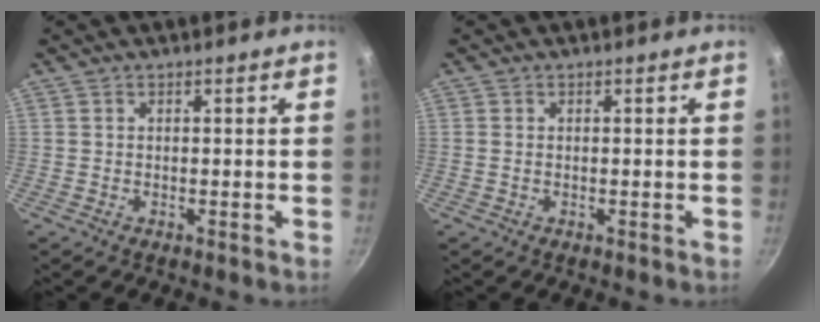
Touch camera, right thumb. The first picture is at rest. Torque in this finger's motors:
{"motor_torque": [-0.20, -0.21, -0.25, 0.31, -0.03]}